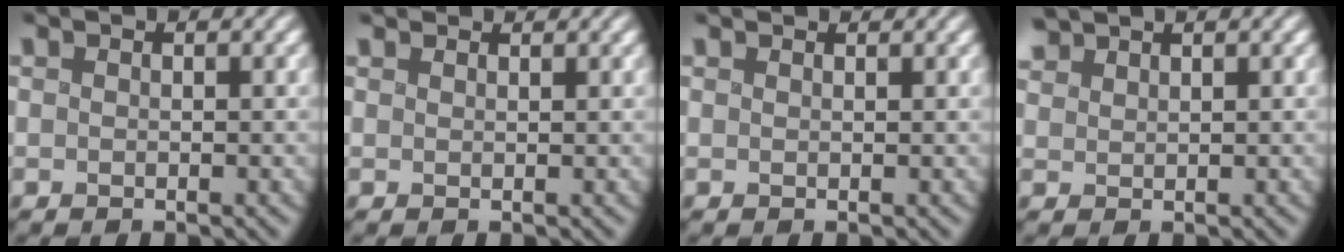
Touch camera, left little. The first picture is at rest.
{"total": 1.5, "force": [1.5, 0.3, 0.2], "torque": [-0.012, 0.008, 0.022]}
{"total": 1.0, "force": [1.0, 0.0, 0.1], "torque": [-0.007, 0.007, 0.019]}
{"total": 1.8, "force": [1.7, 0.5, 0.4], "torque": [-0.014, 0.011, 0.038]}